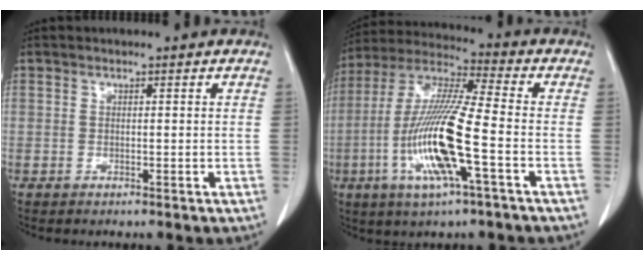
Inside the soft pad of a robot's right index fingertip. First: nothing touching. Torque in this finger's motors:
{"motor_torque": [2.14, 0.00, 0.52, 0.21]}